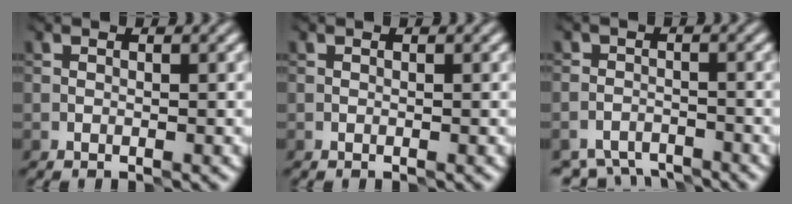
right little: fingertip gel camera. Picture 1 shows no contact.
{"total": 0.0}
{"total": 5.2, "force": [-4.7, 1.8, 1.0], "torque": [-0.014, -0.018, -0.086]}